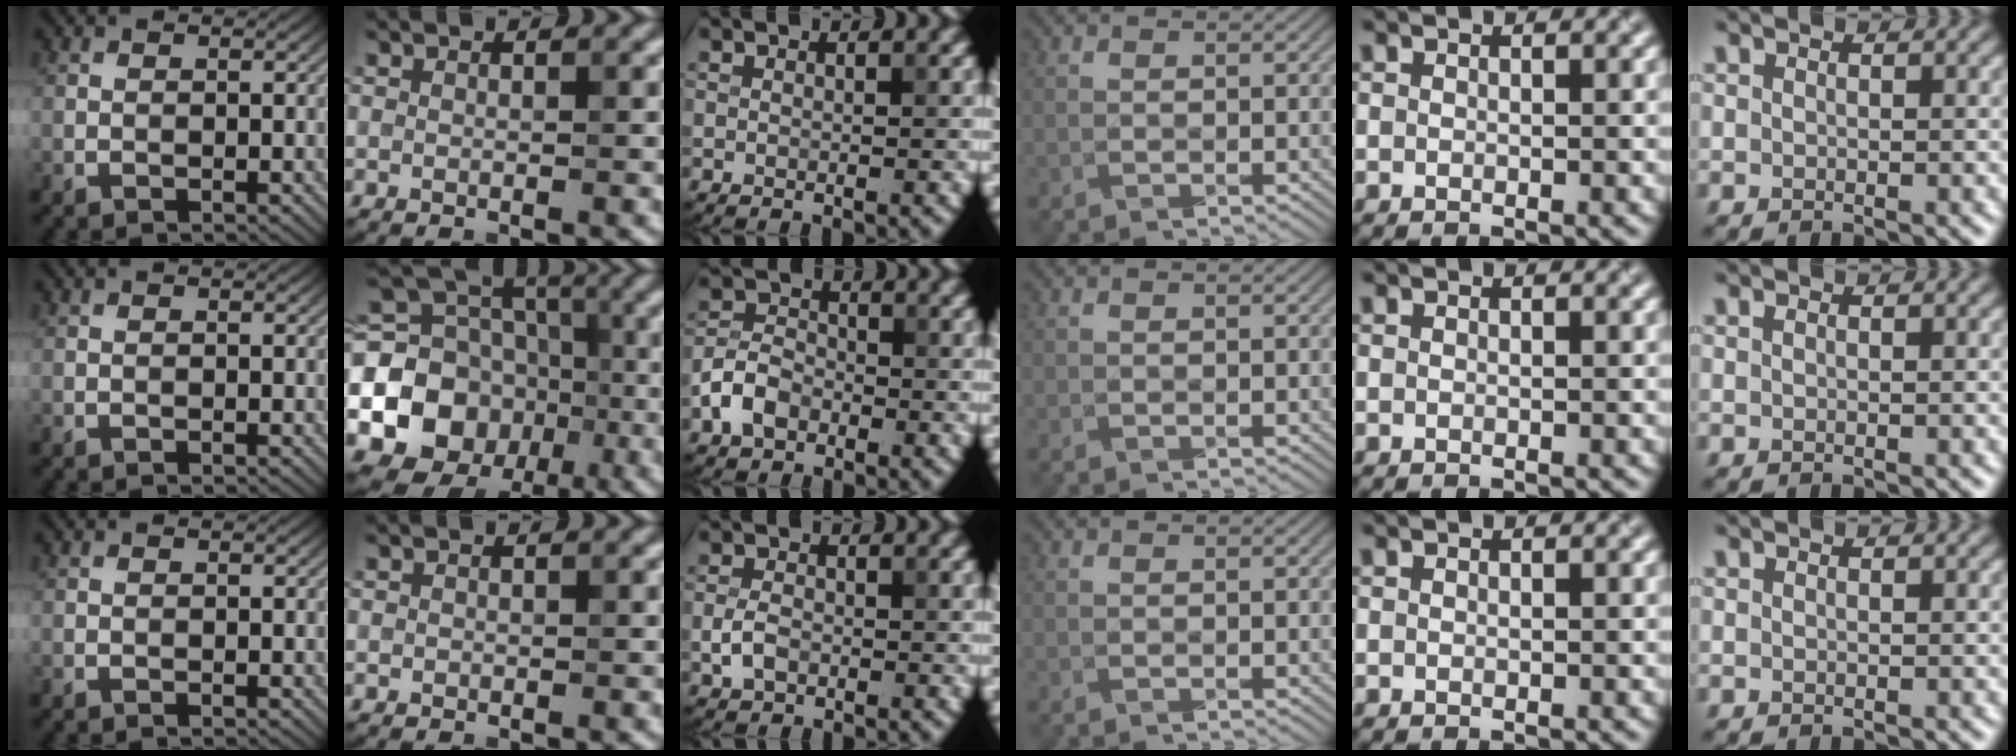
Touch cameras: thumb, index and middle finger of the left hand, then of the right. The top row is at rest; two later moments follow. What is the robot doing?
{"motion": "fold", "object": "envelope"}